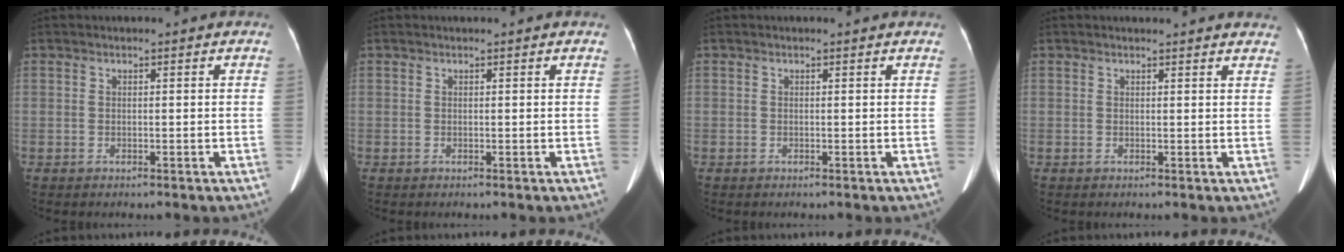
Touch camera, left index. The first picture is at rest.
{"total": 0.7, "force": [0.6, 0.0, 0.2], "torque": [-0.004, 0.009, 0.009]}
{"total": 0.0}
{"total": 8.8, "force": [8.4, 1.5, 2.2], "torque": [-0.008, 0.007, 0.075]}